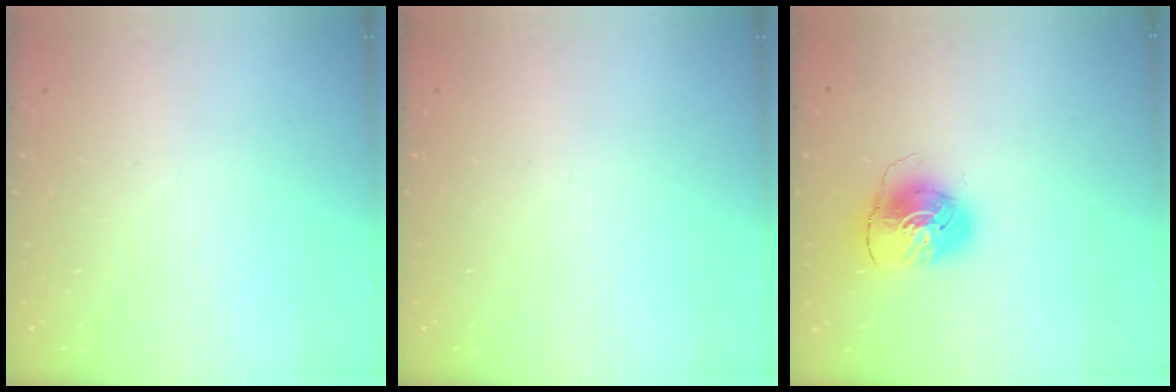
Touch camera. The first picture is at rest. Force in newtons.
{"total": 0.0}
{"total": 7.9, "press": 7.9, "slide": 0.7}